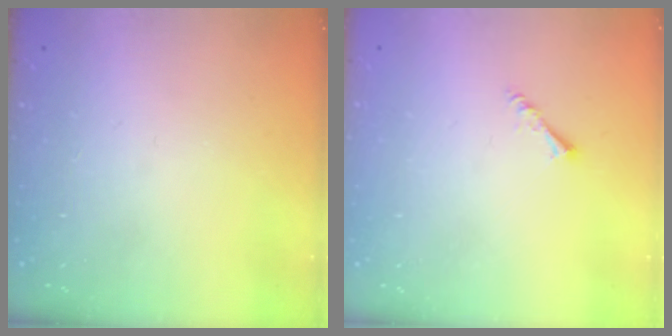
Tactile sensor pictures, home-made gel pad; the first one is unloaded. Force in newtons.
{"total": 1.6, "press": 1.6, "slide": 0.3}